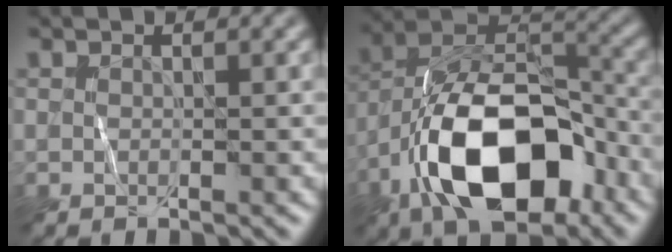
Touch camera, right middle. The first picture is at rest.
{"total": 13.4, "force": [-6.5, 6.7, 9.6], "torque": [-0.168, 0.010, -0.122]}